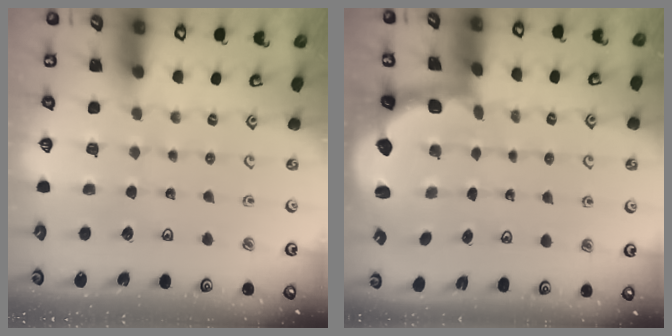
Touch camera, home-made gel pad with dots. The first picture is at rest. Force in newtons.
{"total": 2.7, "press": 2.1, "slide": 1.7}